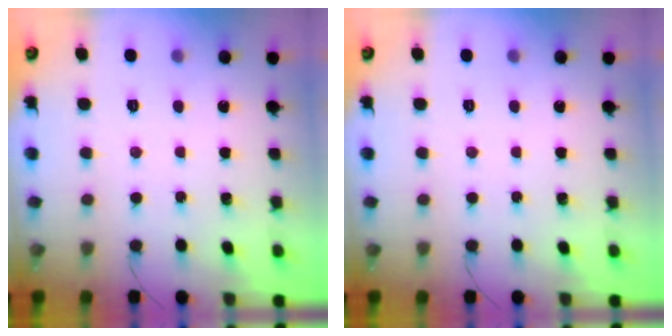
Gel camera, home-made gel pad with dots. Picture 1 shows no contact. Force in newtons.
{"total": 0.0}